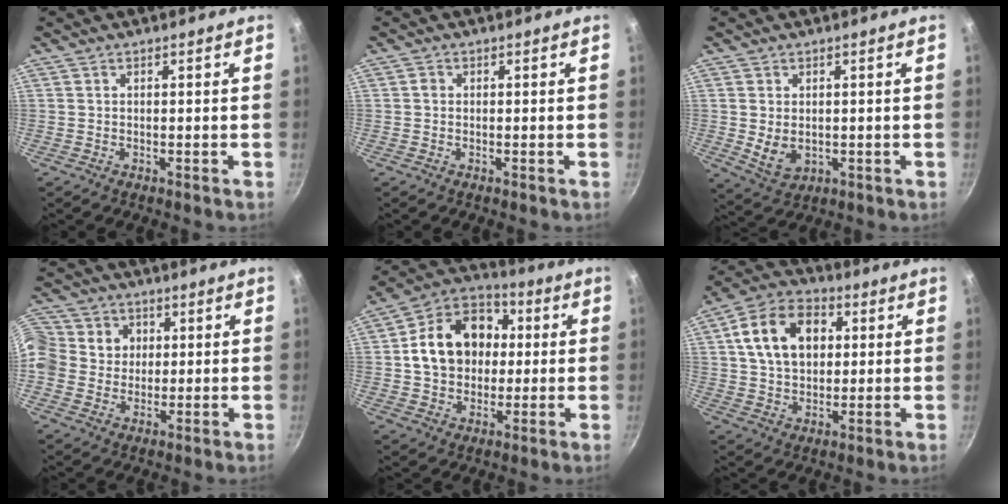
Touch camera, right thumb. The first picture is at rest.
{"total": 0.8, "force": [-0.1, 0.7, 0.3], "torque": [-0.003, 0.004, -0.003]}
{"total": 5.5, "force": [0.0, 3.9, 3.8], "torque": [-0.063, -0.014, 0.014]}
{"total": 13.7, "force": [2.0, 12.6, 4.9], "torque": [-0.107, 0.022, 0.024]}
{"total": 17.3, "force": [1.9, 13.6, 10.5], "torque": [-0.147, 0.031, 0.021]}
{"total": 14.8, "force": [3.5, 10.5, 9.9], "torque": [-0.146, 0.015, 0.046]}